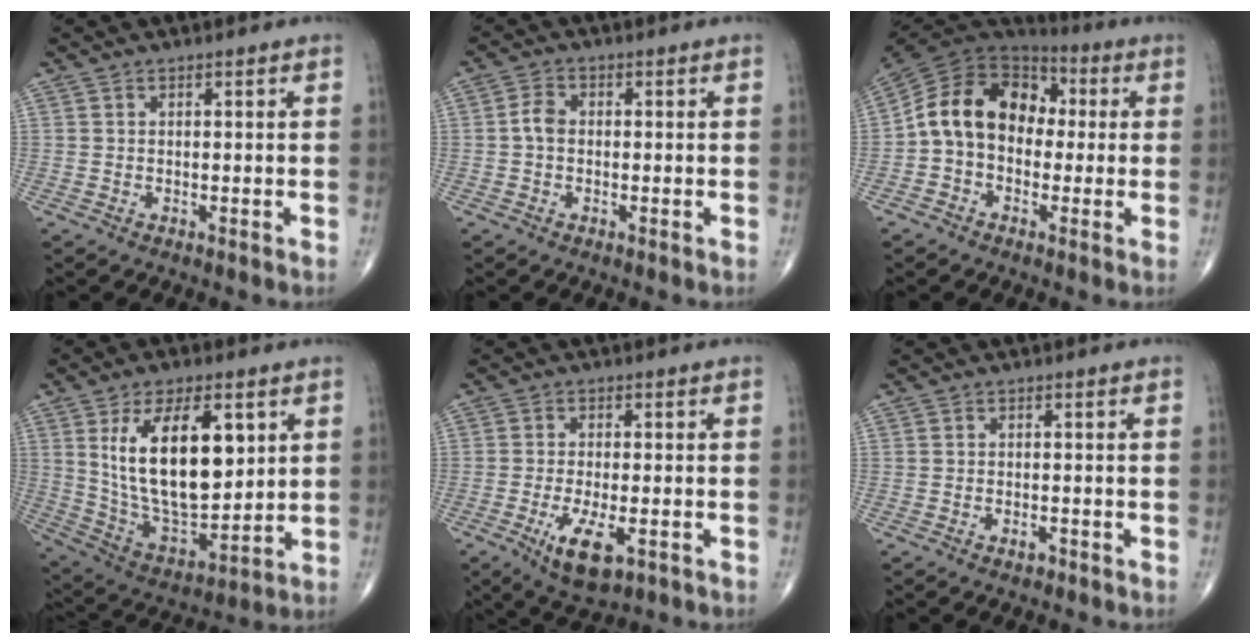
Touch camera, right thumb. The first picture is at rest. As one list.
[{"total": 2.9, "force": [-0.3, 2.0, 2.0], "torque": [-0.034, 0.009, -0.012]}, {"total": 15.2, "force": [0.1, 11.3, 10.2], "torque": [-0.154, 0.045, -0.011]}, {"total": 20.4, "force": [5.5, 10.0, 17.0], "torque": [-0.275, -0.029, 0.112]}, {"total": 8.3, "force": [-3.2, 3.2, 6.9], "torque": [-0.123, -0.009, -0.048]}, {"total": 1.3, "force": [-0.9, 0.5, 0.8], "torque": [-0.013, 0.002, -0.015]}]